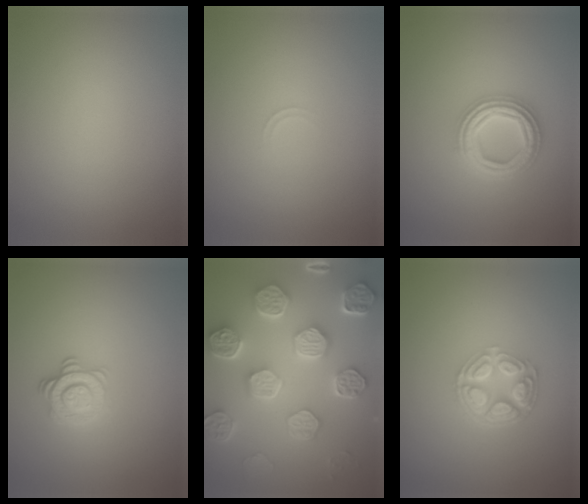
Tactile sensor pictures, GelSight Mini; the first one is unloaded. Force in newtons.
{"total": 0.6, "press": 0.6, "slide": 0.2}
{"total": 4.7, "press": 4.6, "slide": 0.7}
{"total": 2.9, "press": 2.5, "slide": 1.6}
{"total": 8.6, "press": 6.6, "slide": 5.5}
{"total": 5.3, "press": 3.9, "slide": 3.6}